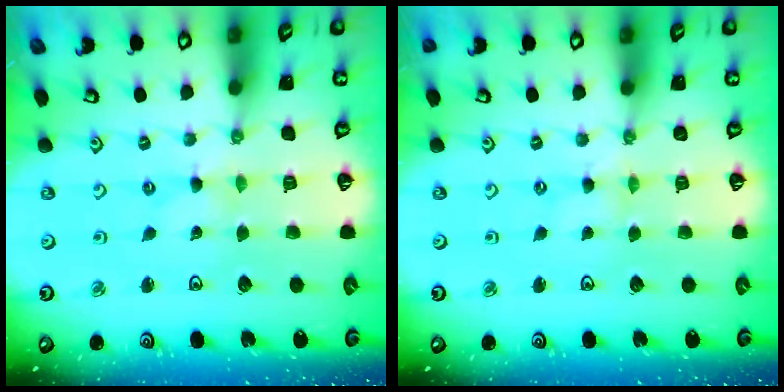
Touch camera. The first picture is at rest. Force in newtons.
{"total": 0.0}